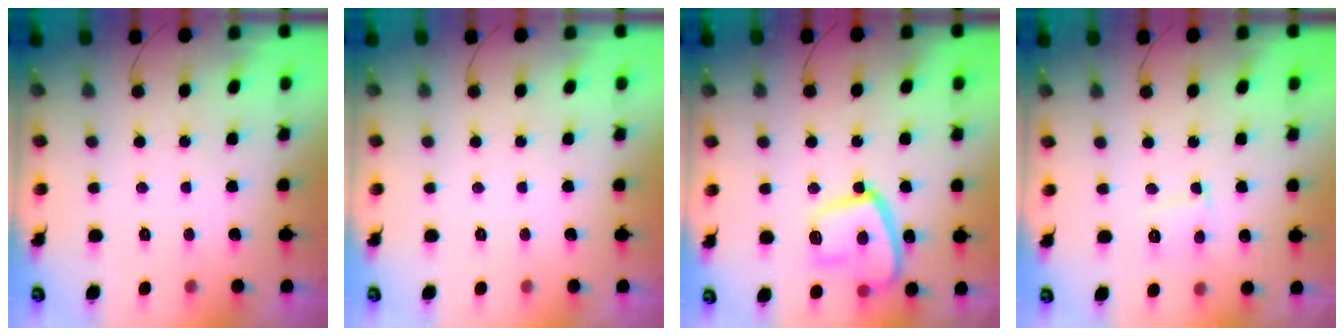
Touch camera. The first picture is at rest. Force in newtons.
{"total": 0.0}
{"total": 16.0, "press": 15.9, "slide": 1.4}
{"total": 4.8, "press": 4.8, "slide": 0.2}